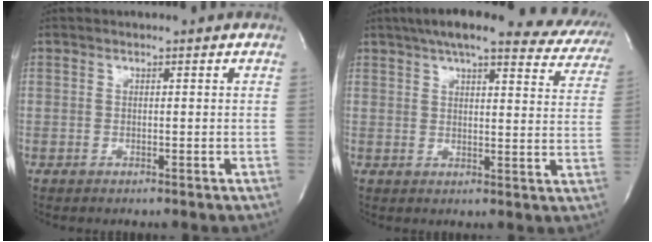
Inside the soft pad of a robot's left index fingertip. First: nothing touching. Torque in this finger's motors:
{"motor_torque": [1.07, -1.07, 0.15, 0.03]}